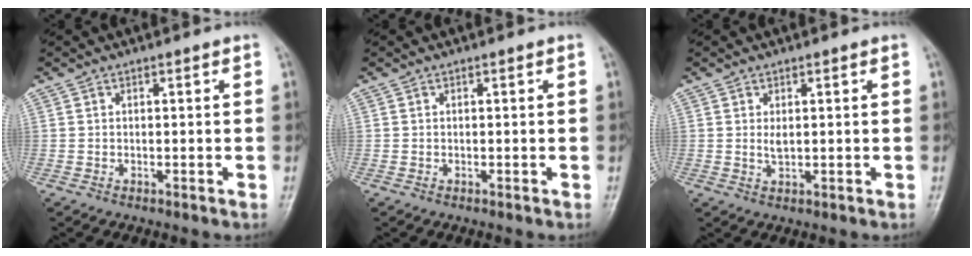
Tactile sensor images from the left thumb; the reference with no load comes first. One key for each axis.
{"total": 0.0}
{"total": 1.8, "fx": 0.5, "fy": 0.9, "fz": 1.5, "tx": -0.023, "ty": -0.006, "tz": 0.011}